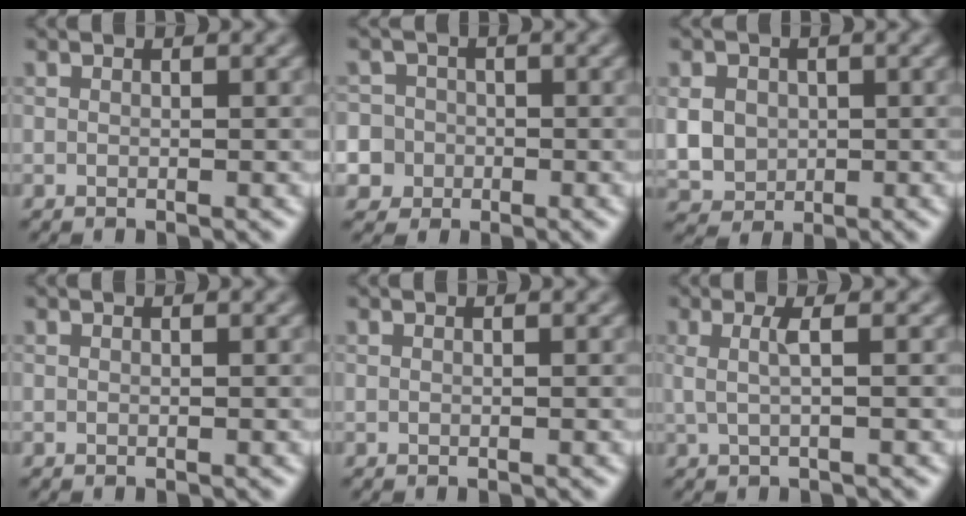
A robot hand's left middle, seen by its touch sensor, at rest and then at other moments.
{"total": 7.9, "force": [-2.2, 7.4, 1.8], "torque": [-0.040, 0.005, -0.073]}
{"total": 3.7, "force": [0.2, 3.3, 1.8], "torque": [-0.045, -0.002, 0.004]}
{"total": 0.0}
{"total": 0.0}
{"total": 2.0, "force": [0.2, 0.5, 1.9], "torque": [-0.035, 0.002, 0.000]}